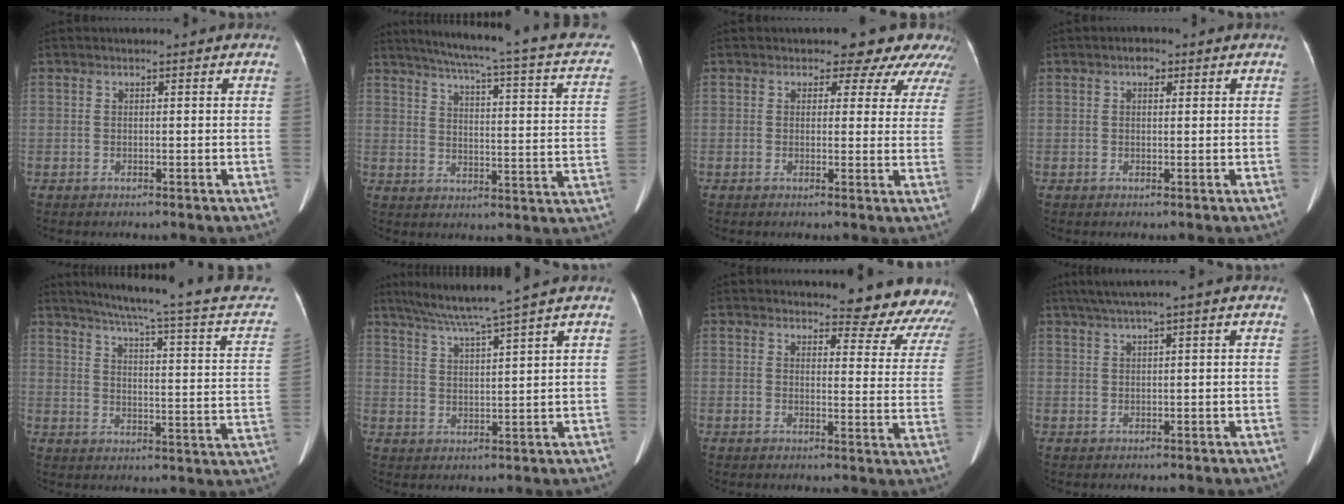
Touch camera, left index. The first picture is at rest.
{"total": 21.4, "force": [16.3, 1.8, 13.8], "torque": [-0.199, -0.020, 0.184]}
{"total": 9.0, "force": [7.3, 4.7, 2.5], "torque": [0.002, 0.002, 0.053]}
{"total": 1.5, "force": [0.7, 0.9, 1.1], "torque": [-0.023, 0.005, 0.009]}
{"total": 22.7, "force": [19.2, 0.2, 12.0], "torque": [-0.171, -0.050, 0.224]}
{"total": 8.4, "force": [6.6, -2.1, 4.7], "torque": [-0.078, 0.006, 0.112]}
{"total": 12.5, "force": [12.2, 2.6, 0.9], "torque": [0.027, -0.075, 0.103]}
{"total": 3.7, "force": [2.2, -0.5, 3.0], "torque": [-0.064, 0.018, 0.044]}